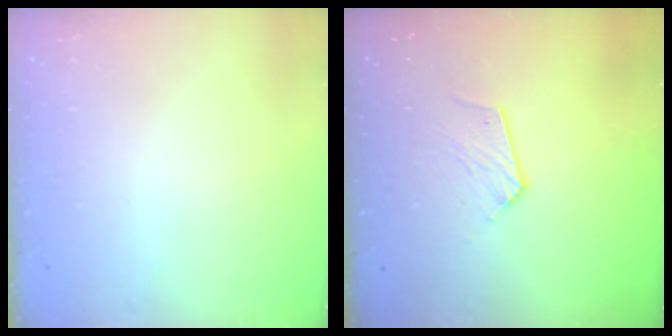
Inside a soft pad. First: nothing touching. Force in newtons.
{"total": 6.5, "press": 6.5, "slide": 0.3}